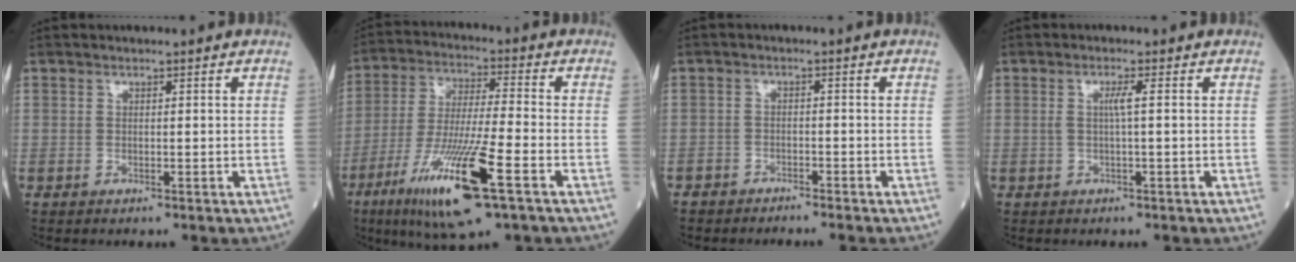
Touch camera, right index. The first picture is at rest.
{"total": 15.9, "force": [-7.4, 1.0, 14.1], "torque": [-0.283, -0.034, -0.131]}
{"total": 3.2, "force": [-3.0, 0.8, 0.6], "torque": [-0.009, -0.004, -0.047]}
{"total": 1.9, "force": [0.1, -0.3, 1.9], "torque": [-0.039, 0.001, 0.001]}